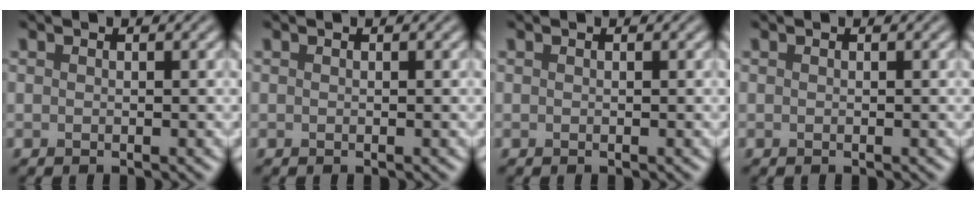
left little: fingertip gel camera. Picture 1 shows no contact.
{"total": 0.0}
{"total": 0.0}
{"total": 0.0}